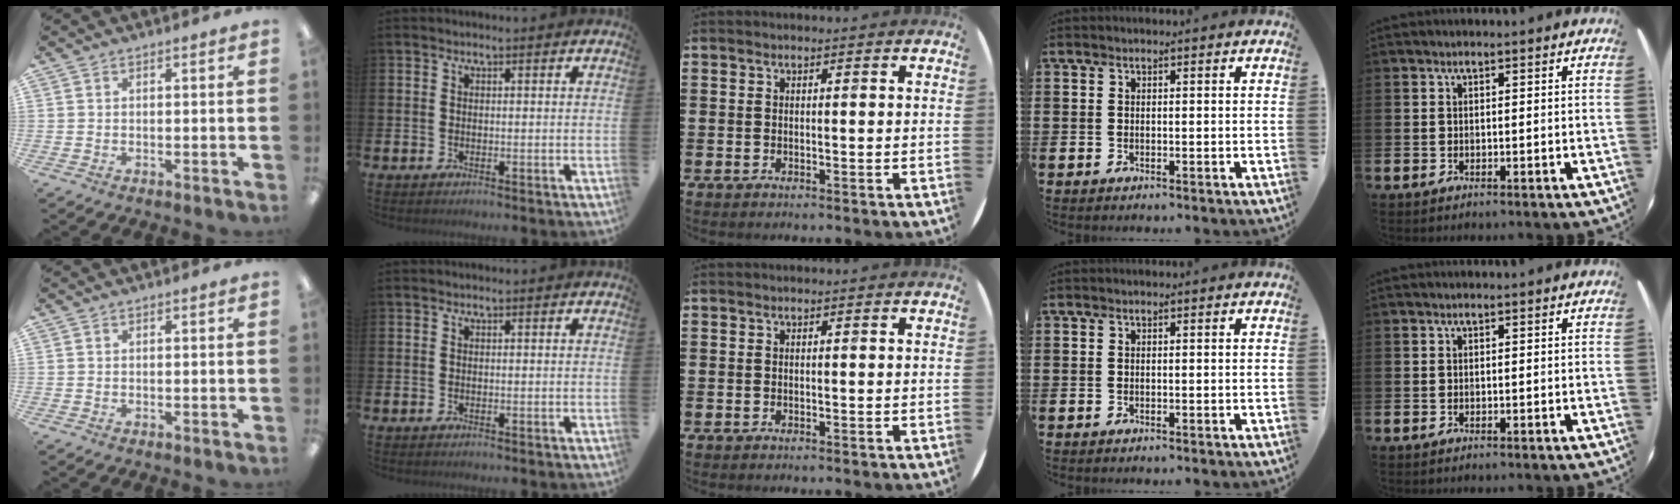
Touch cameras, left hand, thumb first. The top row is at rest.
{}